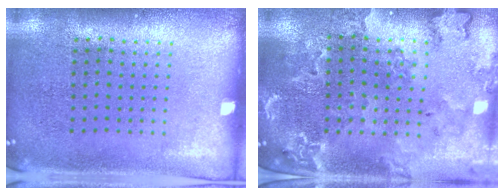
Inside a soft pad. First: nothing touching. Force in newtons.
{"total": 1.4, "press": 1.4, "slide": 0.3}